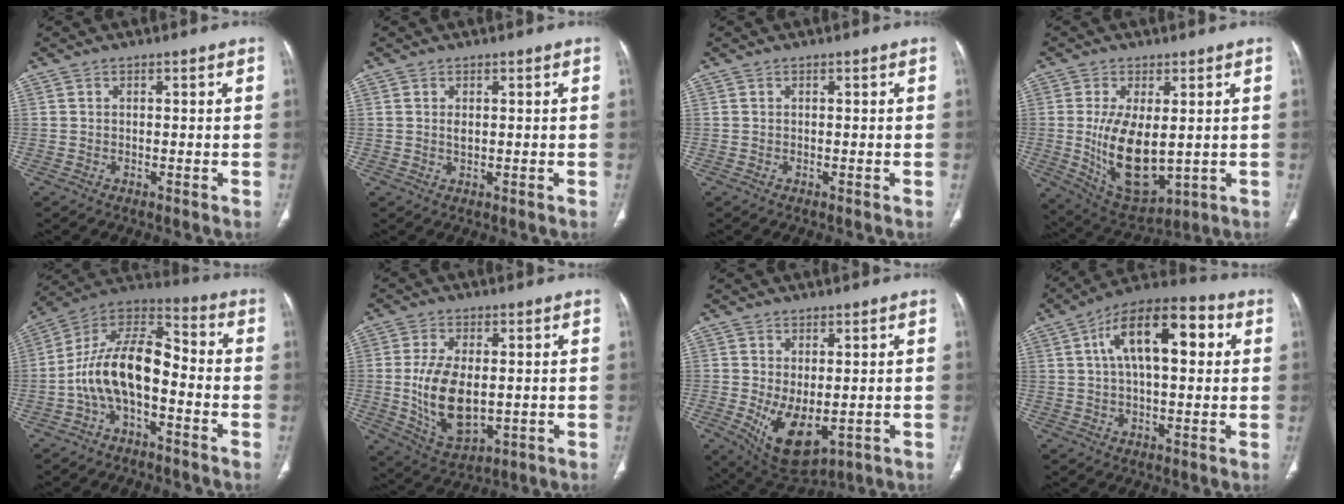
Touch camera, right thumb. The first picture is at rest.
{"total": 1.0, "force": [0.3, 0.5, 0.8], "torque": [-0.017, -0.001, 0.008]}
{"total": 0.0}
{"total": 13.5, "force": [-0.2, 6.6, 11.8], "torque": [-0.203, -0.023, 0.020]}
{"total": 14.8, "force": [-3.7, 7.6, 12.1], "torque": [-0.216, 0.065, -0.073]}
{"total": 12.4, "force": [-0.4, 6.7, 10.4], "torque": [-0.194, -0.016, 0.009]}
{"total": 9.4, "force": [-1.6, 4.9, 7.9], "torque": [-0.126, -0.017, -0.002]}
{"total": 16.2, "force": [4.2, 7.5, 13.8], "torque": [-0.207, 0.025, 0.061]}